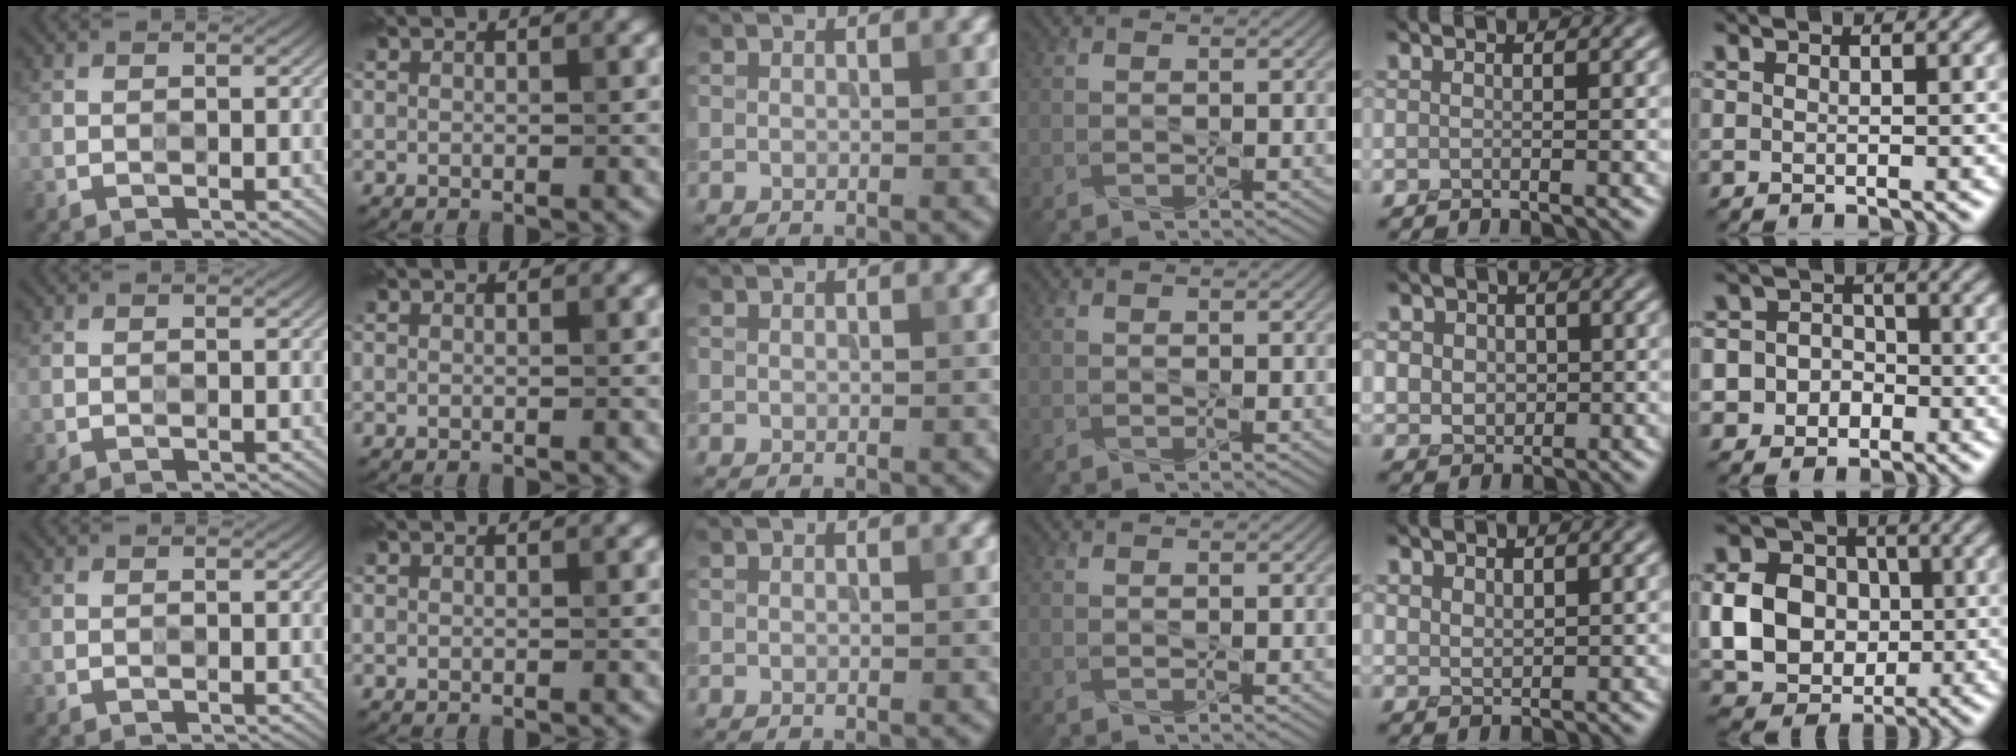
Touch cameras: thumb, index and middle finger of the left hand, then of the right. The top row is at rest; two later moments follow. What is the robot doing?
{"motion": "press", "object": "gel pad"}